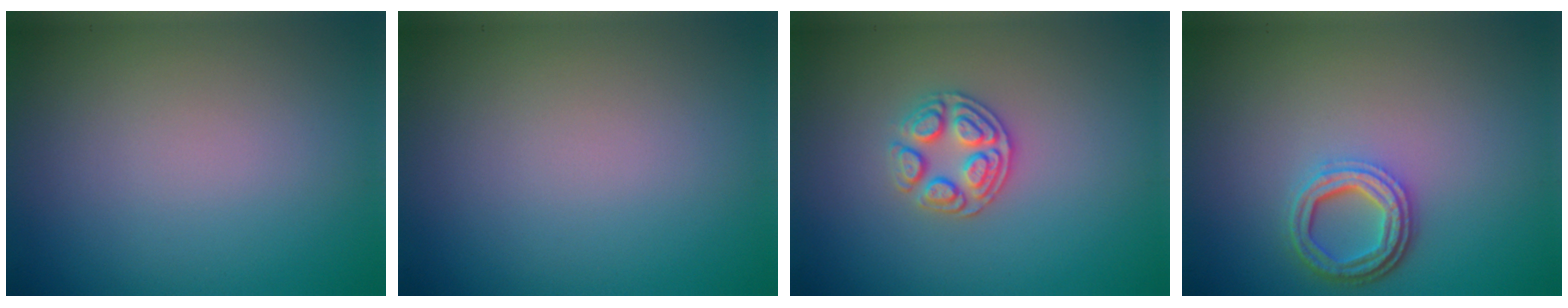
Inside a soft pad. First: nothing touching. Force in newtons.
{"total": 0.0}
{"total": 2.9, "press": 2.7, "slide": 1.0}
{"total": 3.8, "press": 2.9, "slide": 2.4}